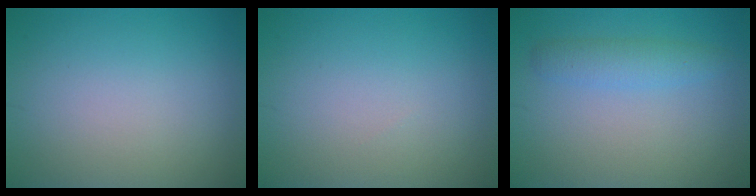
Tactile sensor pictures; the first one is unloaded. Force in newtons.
{"total": 0.0}
{"total": 2.2, "press": 2.2, "slide": 0.2}